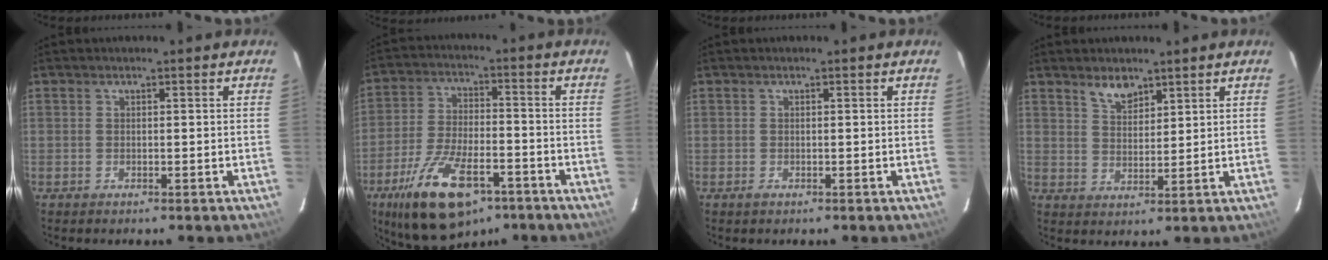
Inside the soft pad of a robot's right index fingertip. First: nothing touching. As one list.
[{"total": 17.7, "force": [-10.5, 7.4, 12.1], "torque": [-0.242, -0.029, -0.178]}, {"total": 0.5, "force": [-0.2, 0.4, 0.2], "torque": [-0.005, -0.002, -0.004]}, {"total": 4.4, "force": [3.4, 1.9, 2.1], "torque": [-0.034, 0.003, 0.064]}]